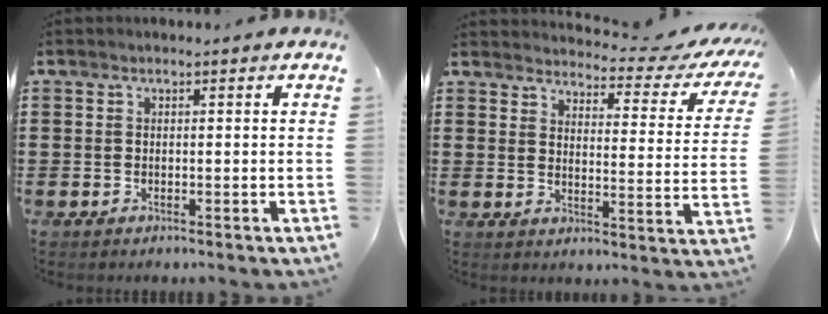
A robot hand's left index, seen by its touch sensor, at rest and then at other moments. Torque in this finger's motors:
{"motor_torque": [2.14, 0.00, 0.26, 0.01]}